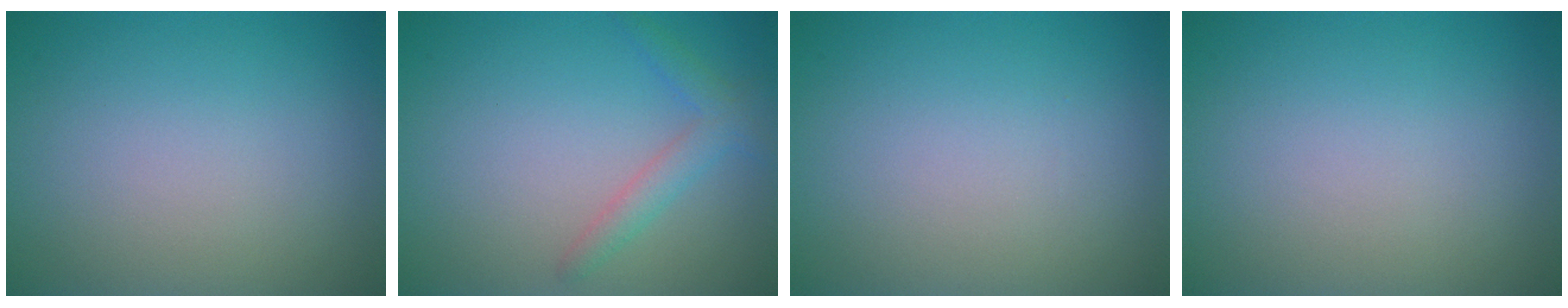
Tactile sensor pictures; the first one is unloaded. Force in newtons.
{"total": 2.2, "press": 2.2, "slide": 0.0}
{"total": 0.0}
{"total": 0.0}